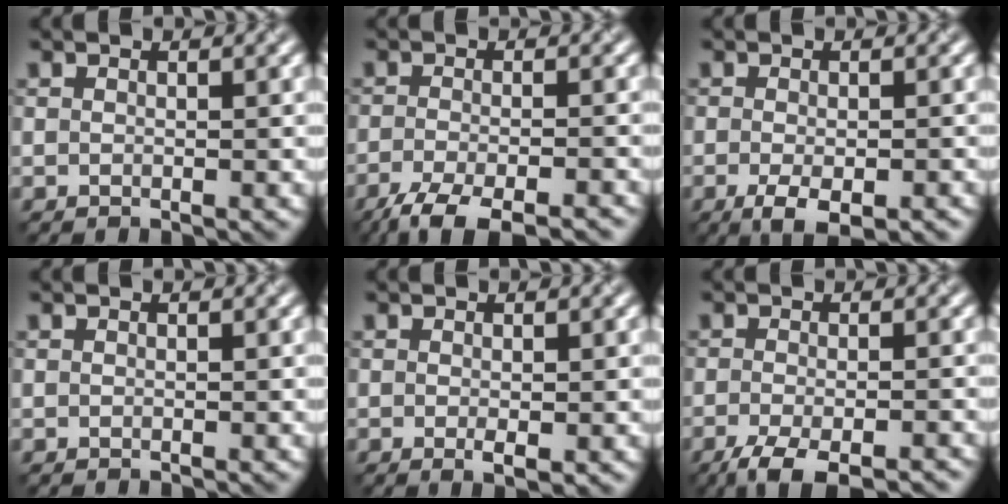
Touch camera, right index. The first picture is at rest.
{"total": 6.1, "force": [-4.7, 1.3, 3.7], "torque": [-0.061, -0.011, -0.085]}
{"total": 3.8, "force": [-1.9, 1.4, 3.0], "torque": [-0.051, -0.010, -0.025]}
{"total": 0.0}
{"total": 1.2, "force": [-0.2, 0.3, 1.1], "torque": [-0.018, -0.007, -0.002]}
{"total": 5.2, "force": [-3.6, 1.3, 3.5], "torque": [-0.060, -0.009, -0.065]}